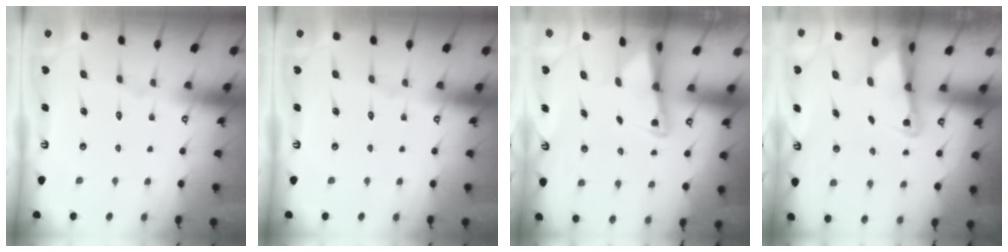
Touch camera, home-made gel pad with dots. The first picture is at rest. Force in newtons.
{"total": 0.0}
{"total": 2.5, "press": 2.5, "slide": 0.5}
{"total": 2.6, "press": 2.5, "slide": 0.5}